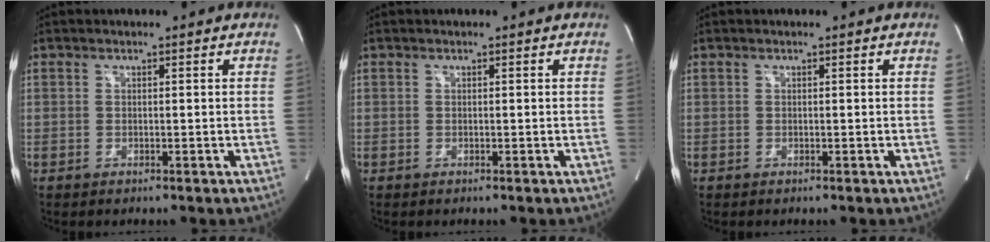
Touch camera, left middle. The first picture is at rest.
{"total": 0.0}
{"total": 0.0}